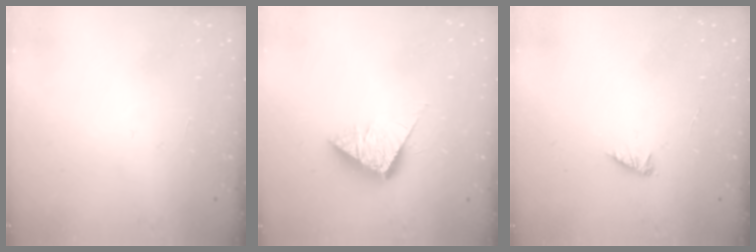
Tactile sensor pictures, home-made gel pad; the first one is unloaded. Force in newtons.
{"total": 8.0, "press": 8.0, "slide": 0.3}
{"total": 2.0, "press": 2.0, "slide": 0.3}